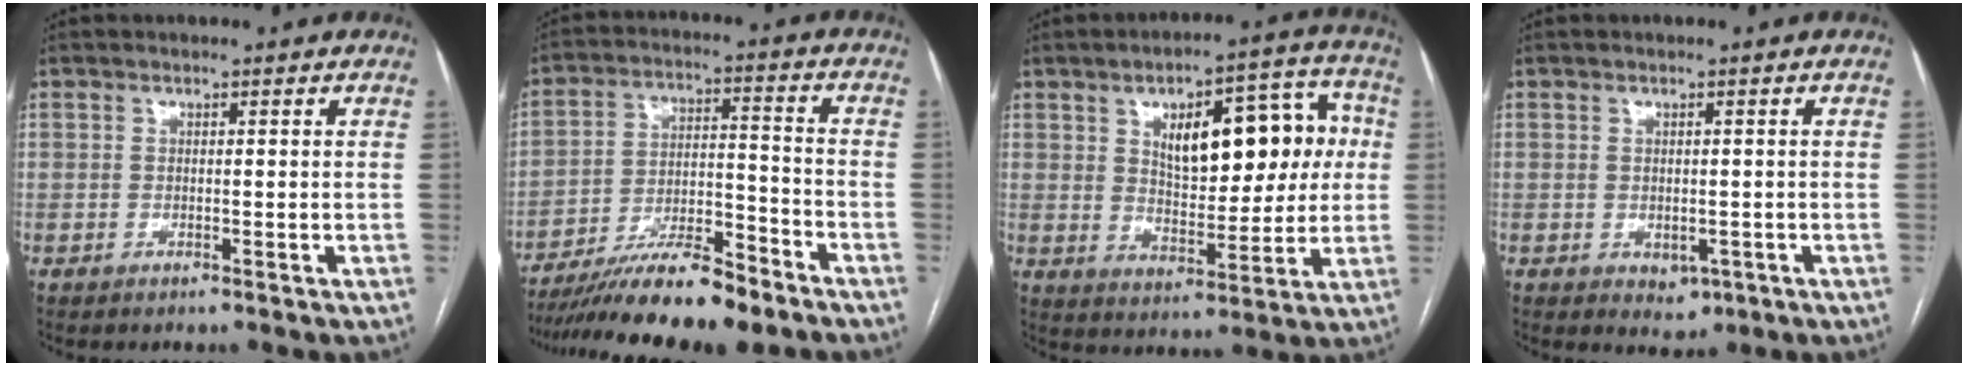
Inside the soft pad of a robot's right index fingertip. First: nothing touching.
{"total": 15.3, "force": [-12.5, 2.1, 8.5], "torque": [-0.149, -0.004, -0.215]}
{"total": 15.4, "force": [3.5, 6.8, 13.4], "torque": [-0.177, 0.037, 0.059]}
{"total": 2.7, "force": [-1.0, 1.9, 1.7], "torque": [-0.017, -0.001, -0.001]}